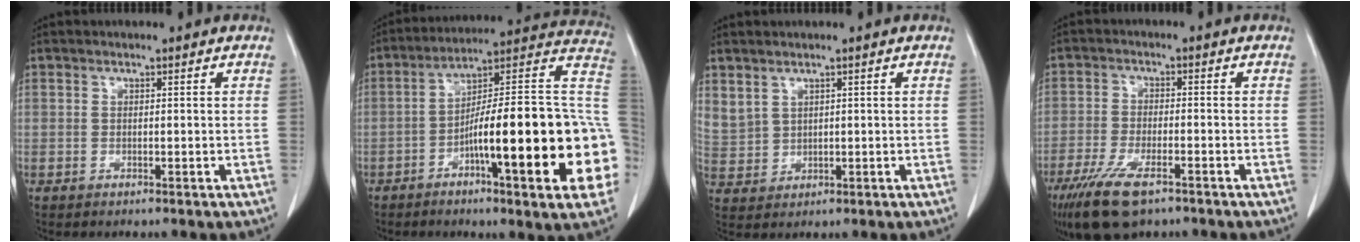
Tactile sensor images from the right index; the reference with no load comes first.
{"total": 26.0, "force": [-6.1, 2.3, 25.2], "torque": [-0.273, 0.013, -0.094]}
{"total": 5.2, "force": [3.1, 3.8, 1.8], "torque": [-0.050, 0.008, 0.080]}
{"total": 10.2, "force": [-6.8, 3.0, 7.0], "torque": [-0.132, -0.022, -0.116]}